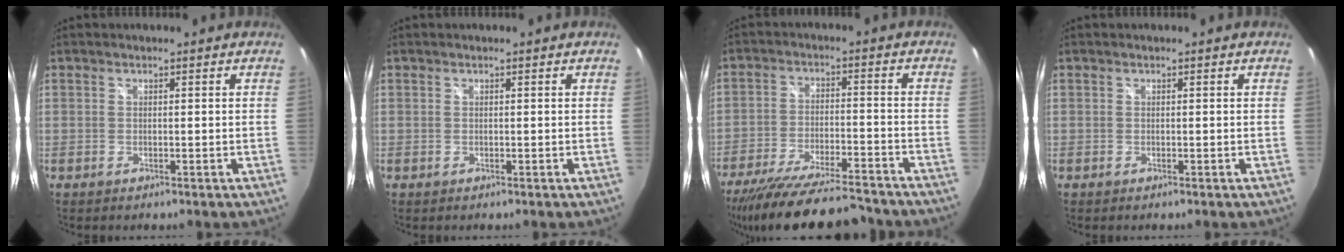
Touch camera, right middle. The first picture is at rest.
{"total": 0.0}
{"total": 21.4, "force": [-18.7, 3.6, 9.7], "torque": [-0.187, -0.038, -0.285]}
{"total": 0.0}